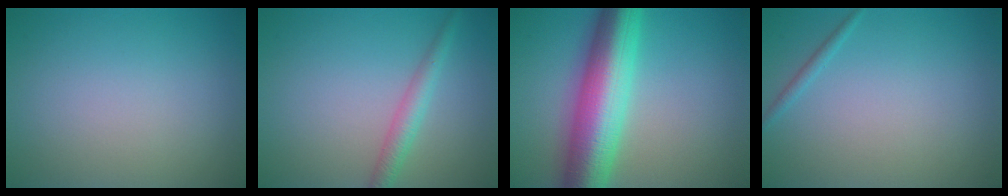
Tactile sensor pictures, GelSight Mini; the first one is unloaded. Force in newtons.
{"total": 2.2, "press": 2.2, "slide": 0.2}
{"total": 10.5, "press": 10.5, "slide": 0.0}
{"total": 0.8, "press": 0.8, "slide": 0.0}